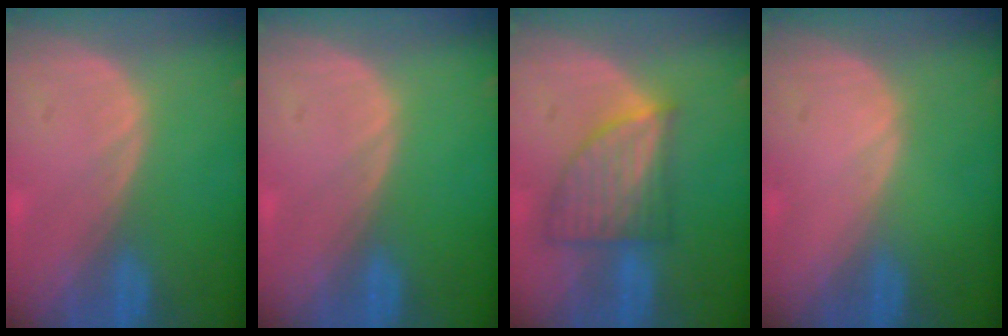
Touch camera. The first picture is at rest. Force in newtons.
{"total": 0.0}
{"total": 7.5, "press": 6.7, "slide": 3.4}
{"total": 0.0}